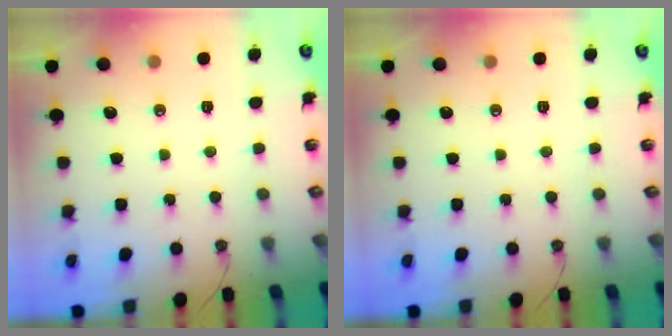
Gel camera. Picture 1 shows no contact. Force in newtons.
{"total": 0.0}